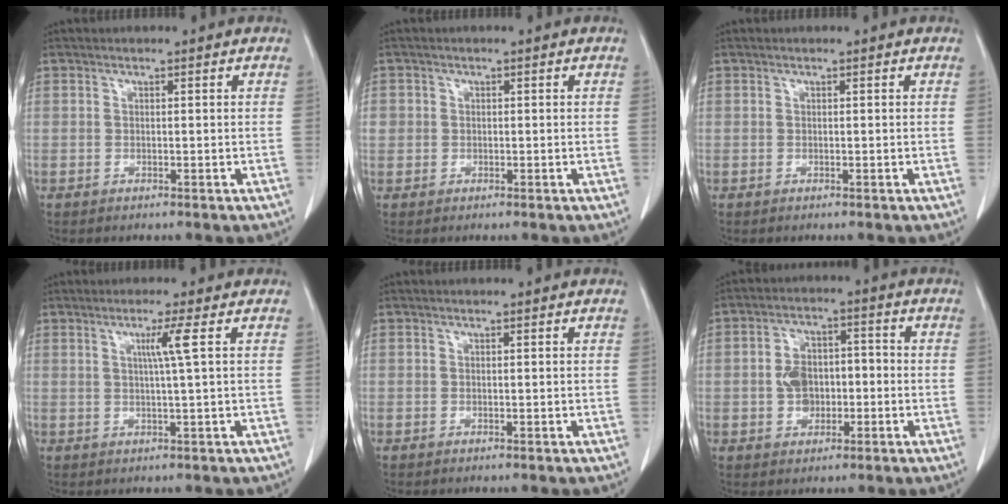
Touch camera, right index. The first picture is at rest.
{"total": 1.9, "force": [0.1, 1.8, 0.4], "torque": [0.000, 0.007, 0.005]}
{"total": 0.0}
{"total": 3.3, "force": [0.9, -1.1, 3.0], "torque": [-0.056, -0.004, 0.019]}
{"total": 0.0}
{"total": 6.3, "force": [-1.0, 4.5, 4.3], "torque": [-0.082, 0.024, -0.014]}